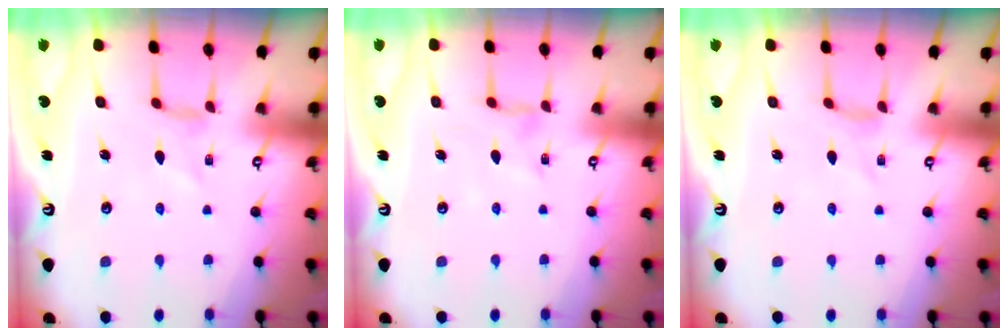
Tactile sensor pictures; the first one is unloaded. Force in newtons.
{"total": 2.2, "press": 2.2, "slide": 0.4}
{"total": 0.0}